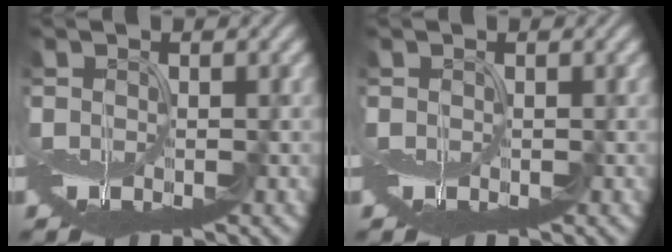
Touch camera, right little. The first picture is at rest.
{"total": 0.0}